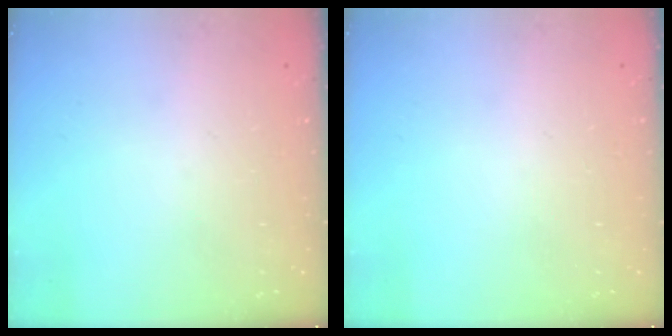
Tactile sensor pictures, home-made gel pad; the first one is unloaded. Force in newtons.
{"total": 0.0}